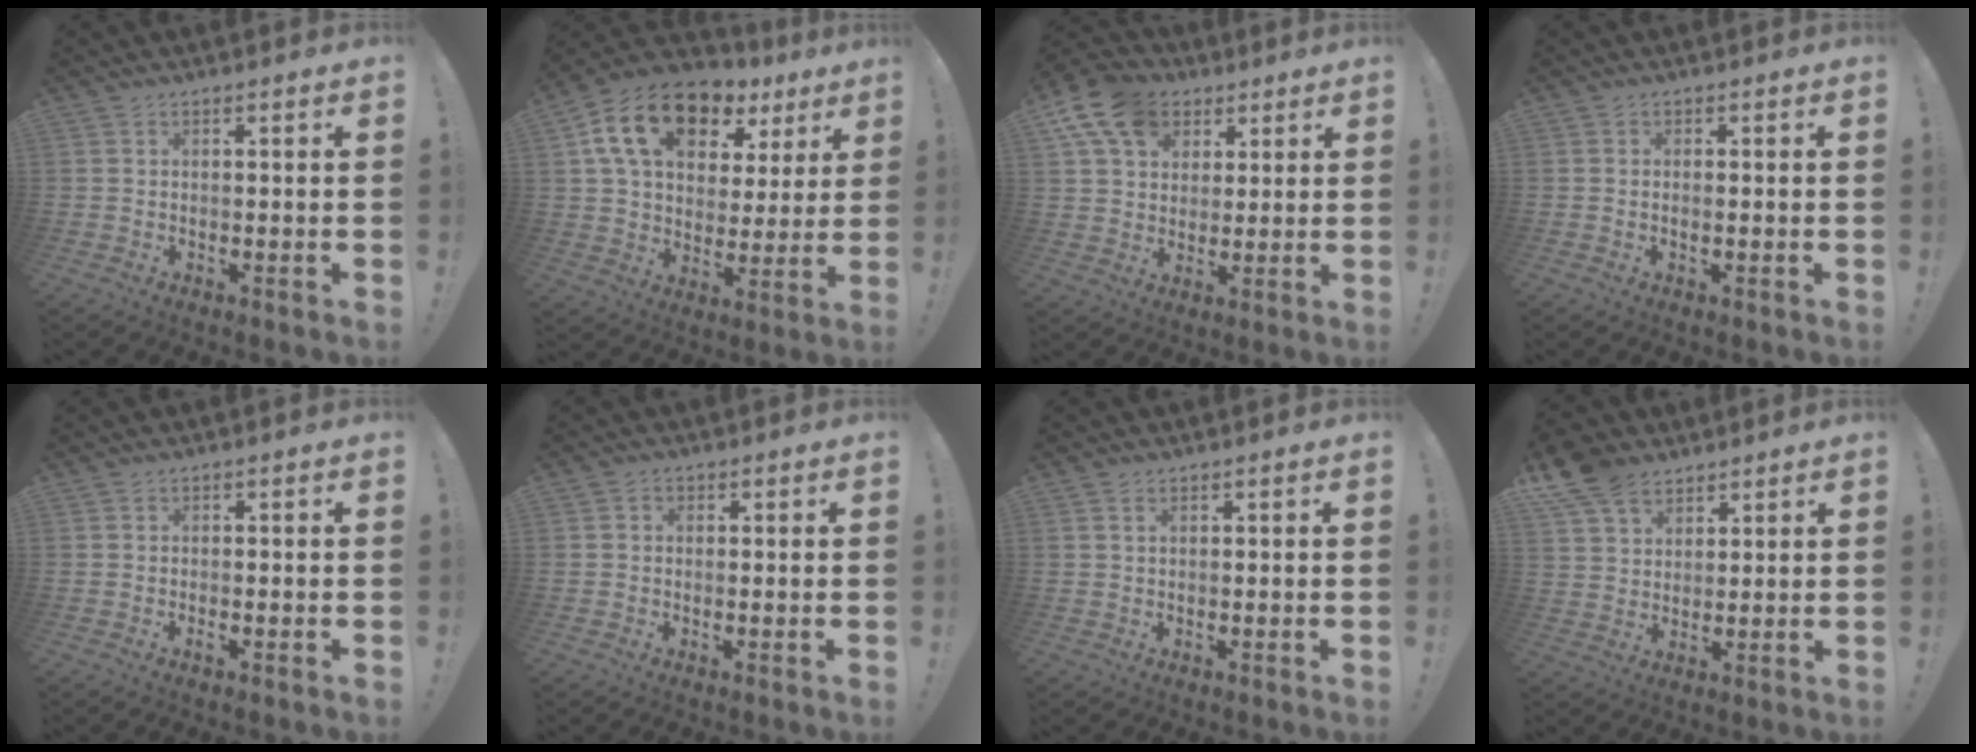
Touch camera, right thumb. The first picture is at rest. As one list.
[{"total": 17.9, "force": [9.4, 11.0, 10.5], "torque": [-0.183, -0.031, 0.172]}, {"total": 15.0, "force": [6.8, 11.0, 7.5], "torque": [-0.125, -0.027, 0.131]}, {"total": 0.8, "force": [-0.1, 0.2, 0.7], "torque": [-0.006, -0.002, -0.004]}, {"total": 0.9, "force": [-0.6, 0.0, 0.6], "torque": [-0.017, 0.002, -0.009]}, {"total": 1.4, "force": [0.0, 1.2, 0.6], "torque": [-0.008, 0.004, -0.001]}, {"total": 0.9, "force": [0.5, 0.3, 0.7], "torque": [-0.023, 0.005, 0.011]}, {"total": 9.7, "force": [6.8, 5.9, 3.7], "torque": [-0.077, -0.032, 0.137]}]